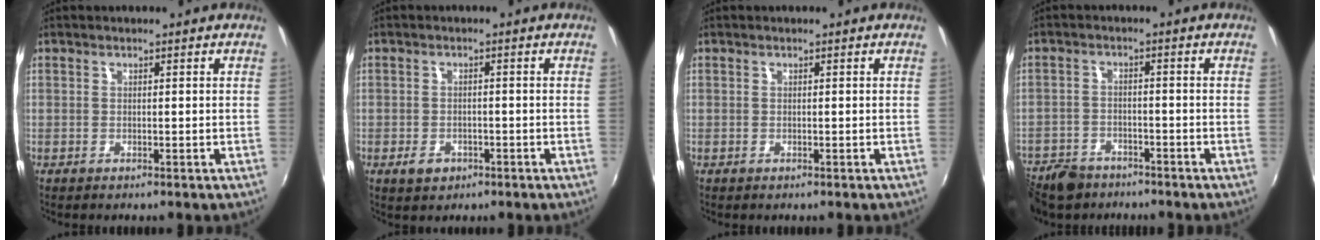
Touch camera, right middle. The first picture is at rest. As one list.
[{"total": 3.2, "force": [-1.7, 2.2, 1.5], "torque": [-0.032, -0.001, -0.022]}, {"total": 0.0}, {"total": 10.6, "force": [-8.0, 6.1, 3.5], "torque": [-0.112, -0.007, -0.135]}]